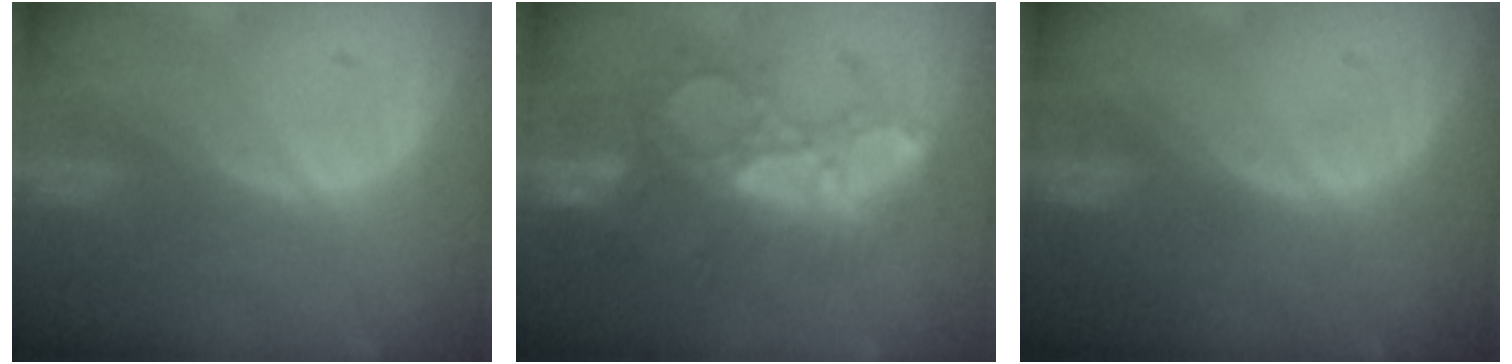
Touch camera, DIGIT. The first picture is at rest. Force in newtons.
{"total": 10.7, "press": 9.4, "slide": 5.1}
{"total": 0.0}